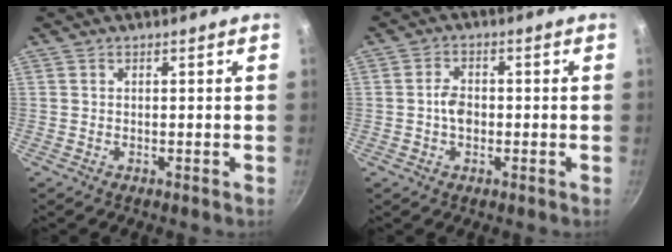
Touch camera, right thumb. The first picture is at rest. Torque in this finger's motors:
{"motor_torque": [-0.17, -0.16, 0.40, 0.25, 0.03]}